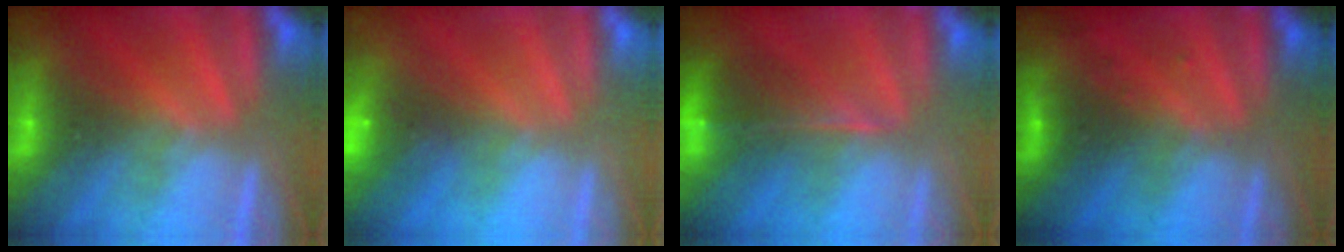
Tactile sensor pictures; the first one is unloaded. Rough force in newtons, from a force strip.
{"total": 2.9}
{"total": 7.3}
{"total": 2.8}